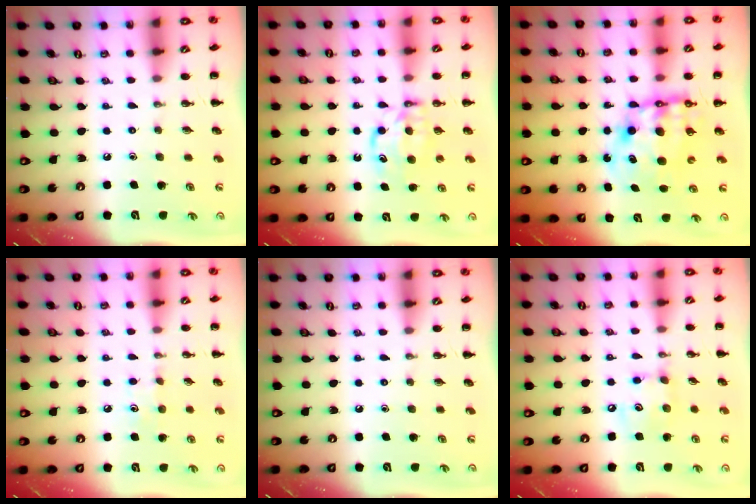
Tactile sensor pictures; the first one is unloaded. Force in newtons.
{"total": 6.8, "press": 6.8, "slide": 0.6}
{"total": 11.0, "press": 10.7, "slide": 2.7}
{"total": 4.7, "press": 4.4, "slide": 1.4}
{"total": 0.0}
{"total": 6.8, "press": 6.8, "slide": 0.6}